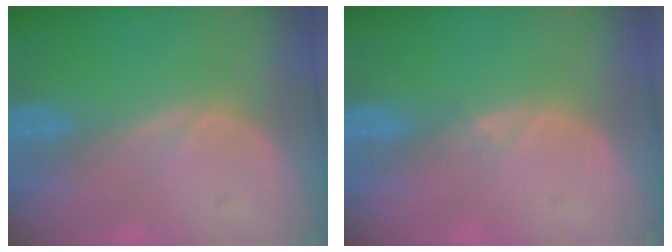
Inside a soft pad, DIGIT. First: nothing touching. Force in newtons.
{"total": 0.6, "press": 0.5, "slide": 0.4}